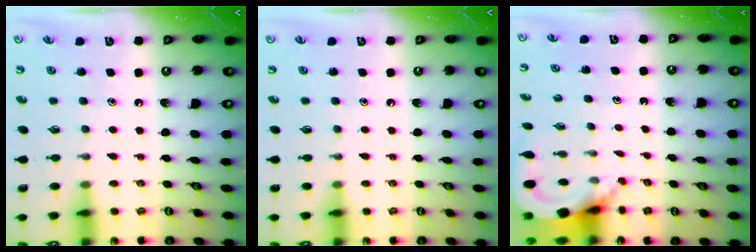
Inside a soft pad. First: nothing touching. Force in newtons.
{"total": 0.0}
{"total": 3.9, "press": 3.9, "slide": 0.3}